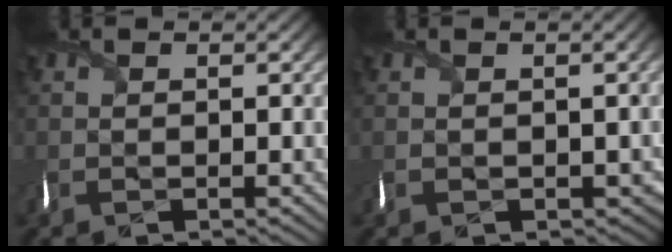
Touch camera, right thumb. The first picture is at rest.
{"total": 2.0, "force": [-0.2, 1.7, 0.9], "torque": [-0.015, -0.012, -0.004]}